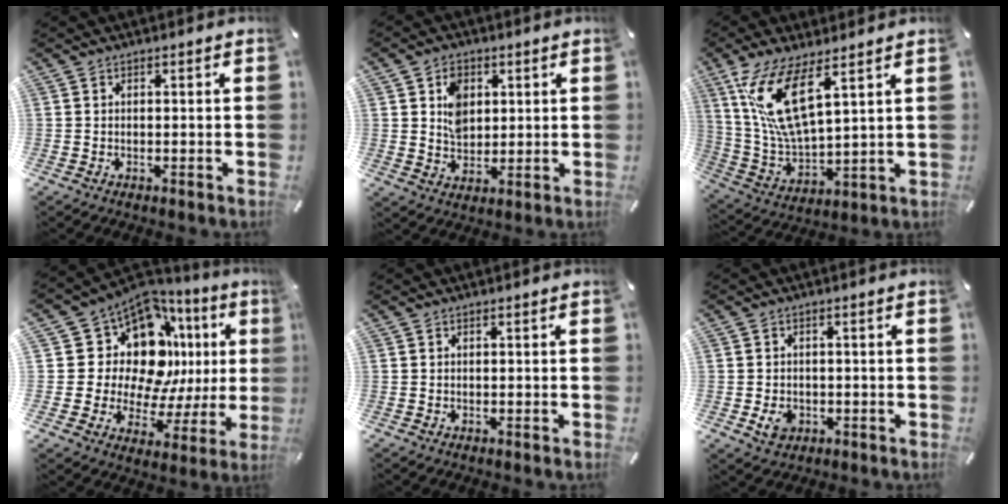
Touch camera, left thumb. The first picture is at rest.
{"total": 6.8, "force": [2.0, 5.6, 3.3], "torque": [-0.054, 0.003, 0.034]}
{"total": 15.1, "force": [7.8, 5.6, 11.7], "torque": [-0.272, -0.026, 0.136]}
{"total": 16.0, "force": [6.4, 10.8, 9.9], "torque": [-0.169, -0.074, 0.113]}
{"total": 0.0}
{"total": 3.9, "force": [-1.1, 3.1, 2.1], "torque": [-0.041, -0.002, -0.021]}